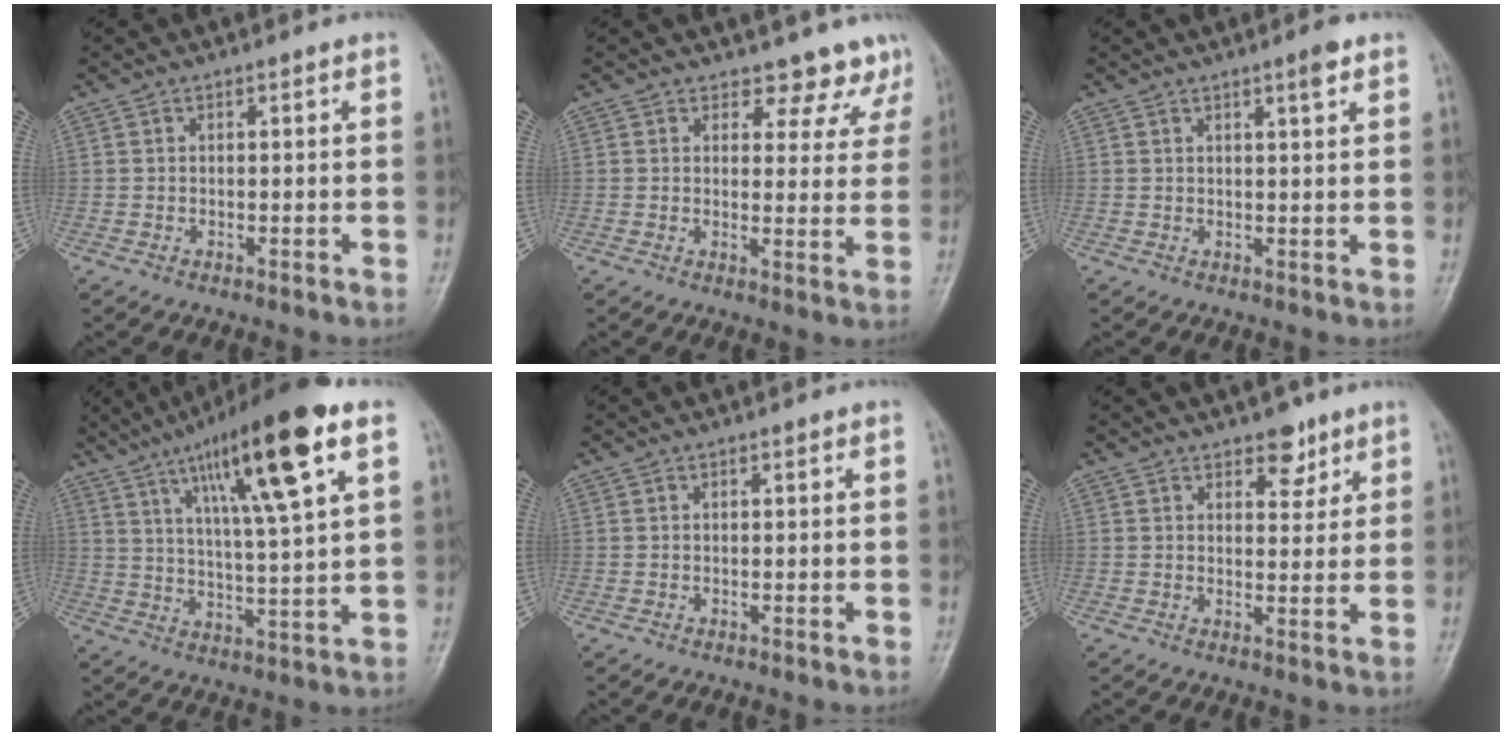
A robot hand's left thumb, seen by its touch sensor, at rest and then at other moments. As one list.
[{"total": 7.2, "force": [6.2, 3.7, 0.7], "torque": [0.035, -0.035, 0.053]}, {"total": 2.6, "force": [1.7, 0.3, 2.0], "torque": [-0.029, -0.009, 0.023]}, {"total": 19.3, "force": [9.6, 3.0, 16.4], "torque": [-0.261, -0.018, 0.159]}, {"total": 0.0}, {"total": 4.5, "force": [3.1, 2.6, 2.1], "torque": [0.000, -0.018, 0.044]}]